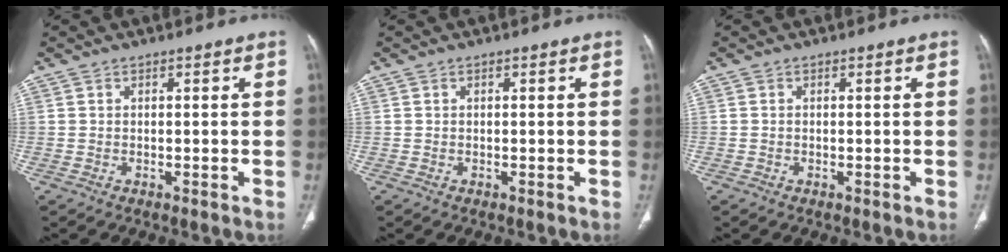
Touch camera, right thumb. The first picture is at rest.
{"total": 0.0}
{"total": 0.0}